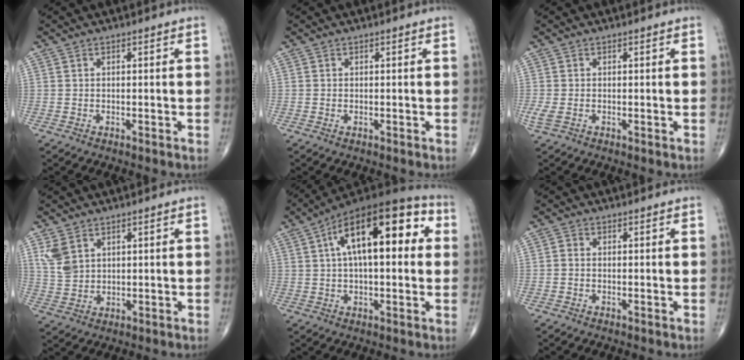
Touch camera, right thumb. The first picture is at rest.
{"total": 0.0}
{"total": 1.8, "force": [-0.3, 1.1, 1.4], "torque": [-0.045, 0.002, -0.004]}
{"total": 5.2, "force": [2.6, 3.5, 2.9], "torque": [-0.054, -0.007, 0.063]}
{"total": 20.9, "force": [5.2, 9.2, 18.0], "torque": [-0.265, 0.034, 0.072]}
{"total": 0.9, "force": [-0.2, 0.7, 0.5], "torque": [-0.005, 0.001, -0.007]}